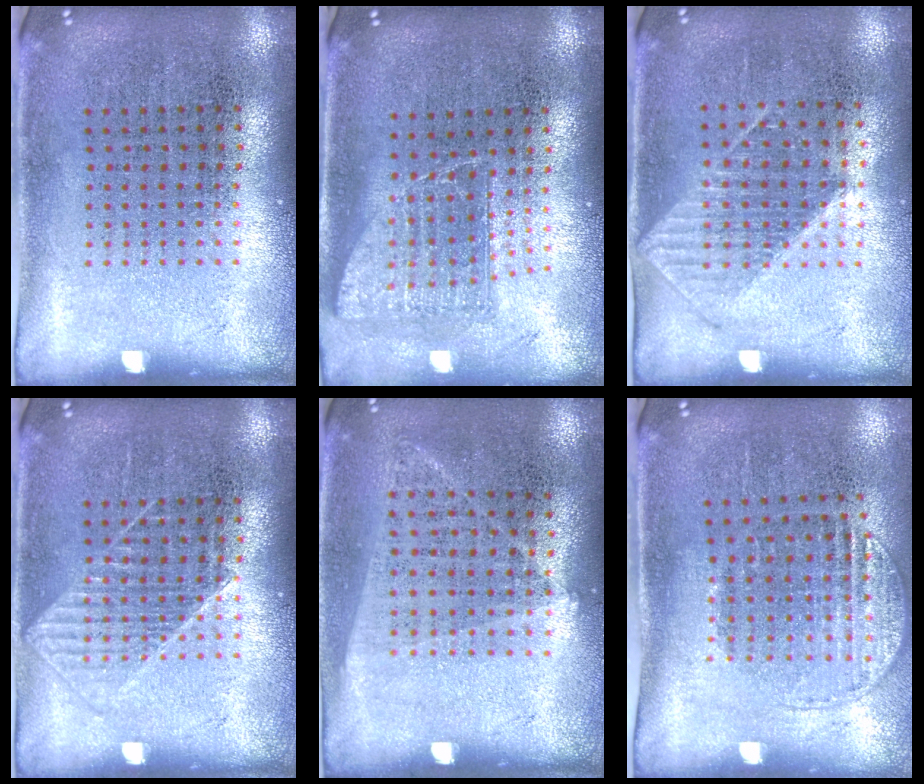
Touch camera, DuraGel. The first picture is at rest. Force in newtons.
{"total": 1.4, "press": 1.1, "slide": 0.9}
{"total": 0.9, "press": 0.9, "slide": 0.3}
{"total": 1.3, "press": 1.3, "slide": 0.3}
{"total": 1.0, "press": 0.9, "slide": 0.5}
{"total": 1.3, "press": 1.1, "slide": 0.6}